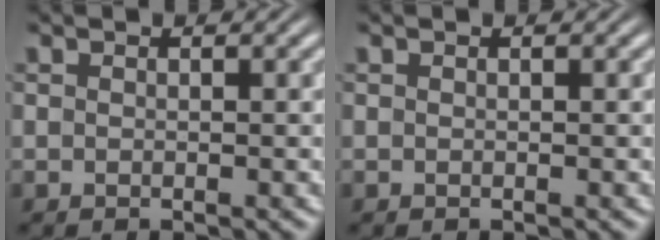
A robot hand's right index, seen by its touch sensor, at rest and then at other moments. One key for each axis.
{"total": 0.0}